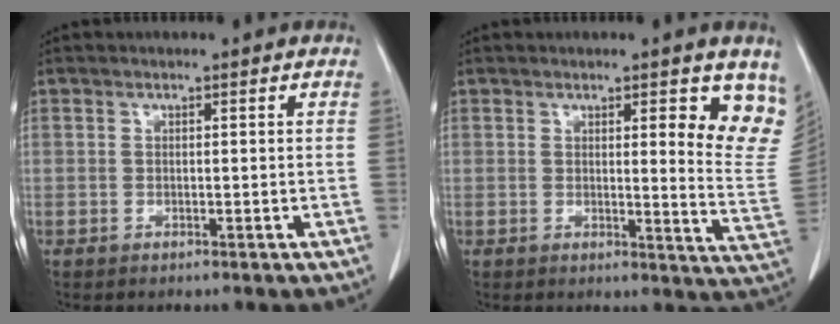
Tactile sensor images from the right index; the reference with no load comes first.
{"total": 9.6, "force": [6.1, 1.6, 7.3], "torque": [-0.069, -0.030, 0.055]}